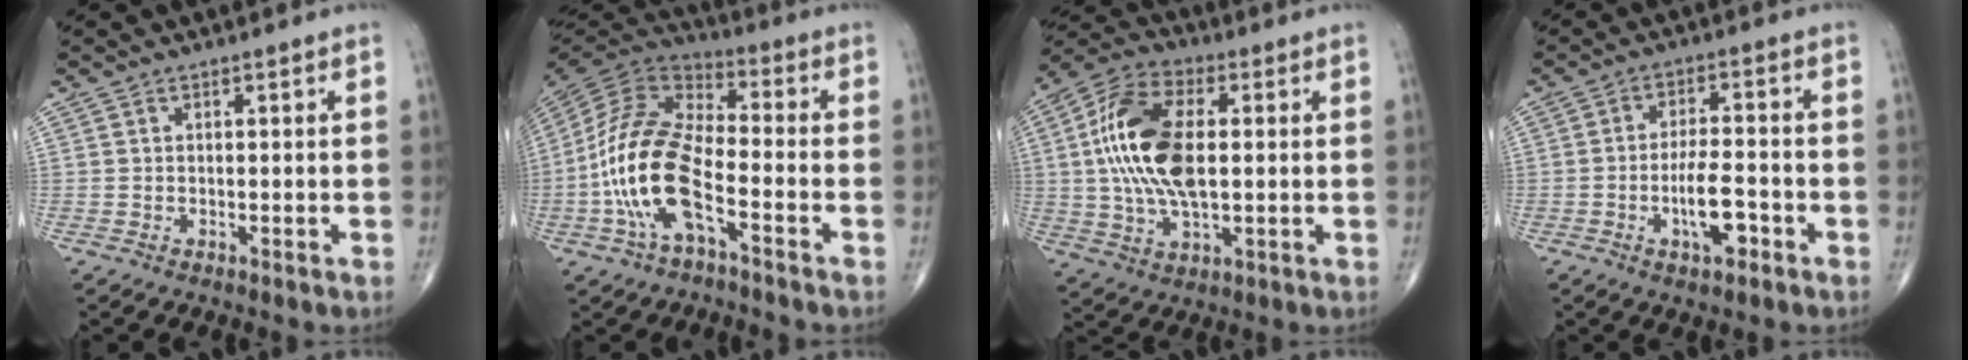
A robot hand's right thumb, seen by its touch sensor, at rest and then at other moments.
{"total": 16.9, "force": [-5.5, 7.1, 14.4], "torque": [-0.297, 0.039, -0.110]}
{"total": 17.2, "force": [1.5, 8.8, 14.7], "torque": [-0.293, 0.012, 0.023]}
{"total": 7.6, "force": [-2.8, 2.7, 6.5], "torque": [-0.112, 0.017, -0.049]}